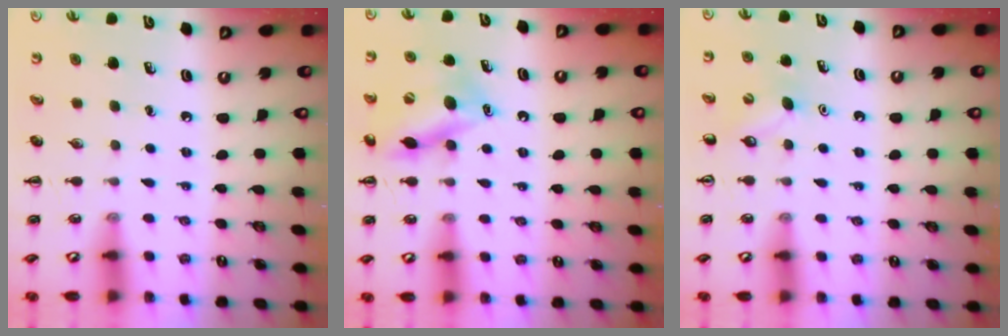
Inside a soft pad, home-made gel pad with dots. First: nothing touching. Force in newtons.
{"total": 14.8, "press": 14.6, "slide": 2.5}
{"total": 5.4, "press": 5.2, "slide": 1.4}